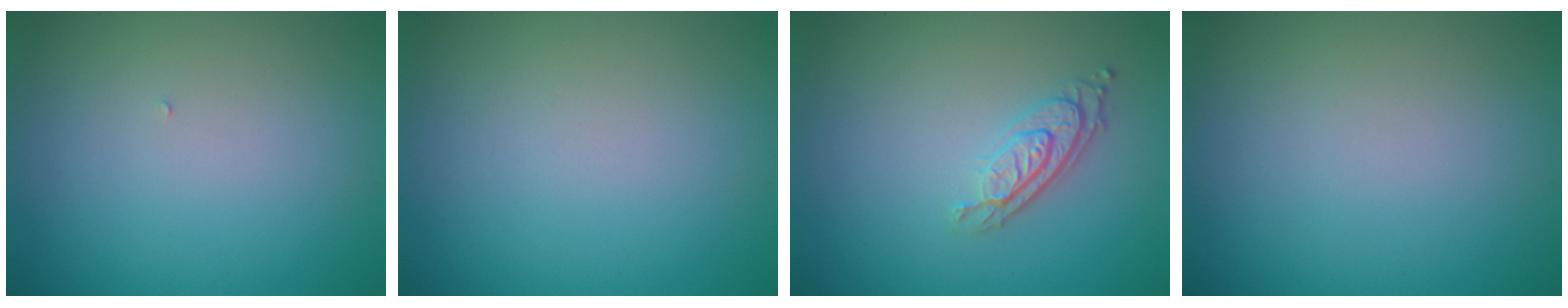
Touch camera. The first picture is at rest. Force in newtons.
{"total": 0.0}
{"total": 3.0, "press": 2.1, "slide": 2.1}
{"total": 0.0}